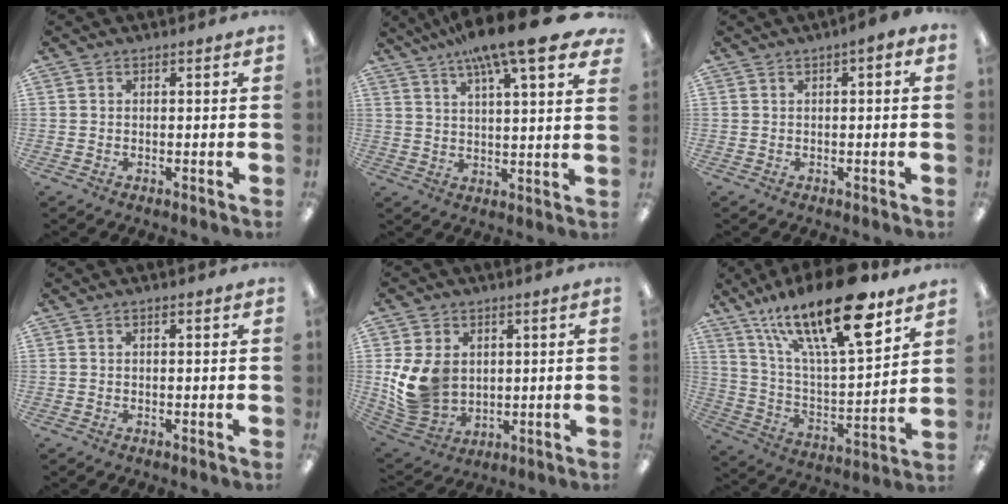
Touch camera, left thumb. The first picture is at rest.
{"total": 16.2, "force": [11.3, 3.4, 11.1], "torque": [-0.182, -0.059, 0.182]}
{"total": 2.2, "force": [0.3, 0.7, 2.0], "torque": [-0.031, 0.002, 0.003]}
{"total": 0.6, "force": [0.2, 0.1, 0.6], "torque": [-0.012, 0.002, 0.003]}
{"total": 12.4, "force": [2.0, 10.2, 6.6], "torque": [-0.155, -0.009, 0.042]}
{"total": 24.9, "force": [15.7, 7.7, 17.8], "torque": [-0.296, -0.093, 0.260]}